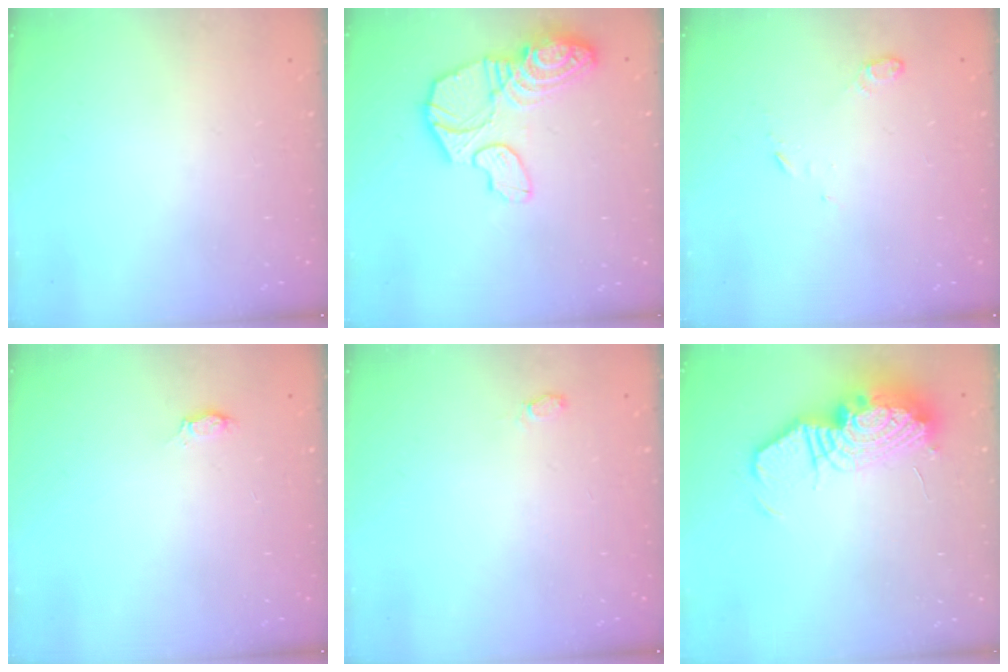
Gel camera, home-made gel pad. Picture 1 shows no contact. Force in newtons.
{"total": 16.4, "press": 16.4, "slide": 1.5}
{"total": 3.4, "press": 3.3, "slide": 0.8}
{"total": 2.0, "press": 2.0, "slide": 0.3}
{"total": 4.5, "press": 4.3, "slide": 1.2}
{"total": 16.1, "press": 16.0, "slide": 1.3}